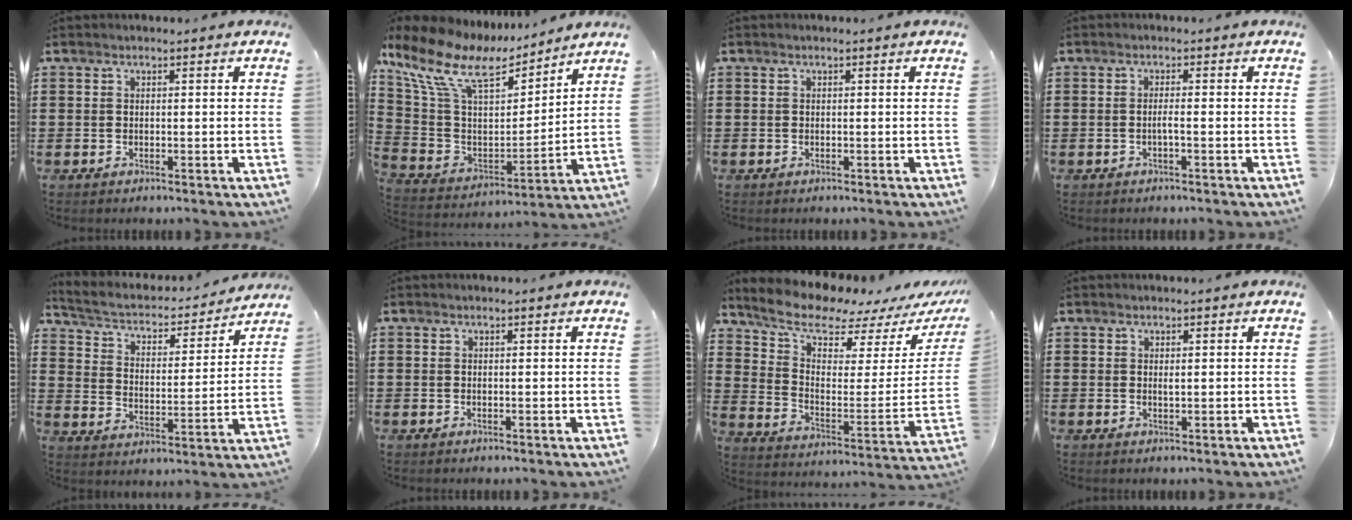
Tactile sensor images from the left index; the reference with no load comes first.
{"total": 12.1, "force": [8.5, 4.7, 7.1], "torque": [-0.171, -0.040, 0.148]}
{"total": 0.0}
{"total": 1.3, "force": [-0.5, -0.1, 1.2], "torque": [-0.022, -0.003, -0.010]}
{"total": 3.2, "force": [2.8, 1.0, 1.1], "torque": [-0.041, -0.025, 0.038]}
{"total": 0.0}
{"total": 9.0, "force": [8.0, 2.4, 3.3], "torque": [-0.101, -0.058, 0.141]}
{"total": 0.7, "force": [0.2, 0.2, 0.7], "torque": [-0.015, -0.002, 0.005]}